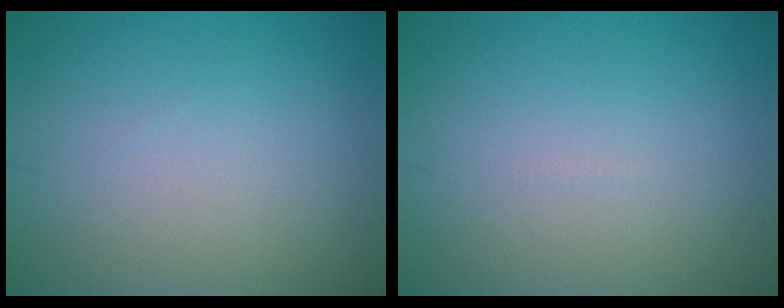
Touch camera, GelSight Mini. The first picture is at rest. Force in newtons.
{"total": 0.0}